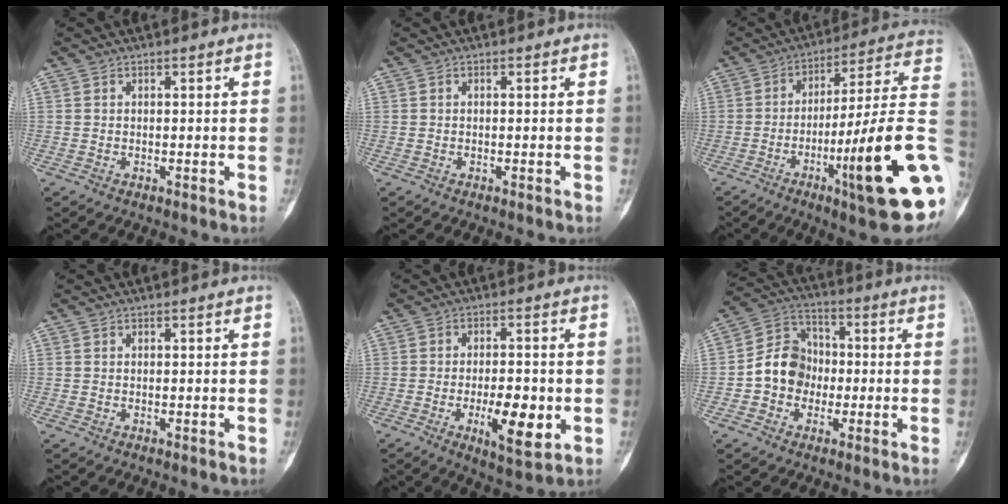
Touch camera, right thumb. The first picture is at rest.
{"total": 0.0}
{"total": 23.6, "force": [-6.4, 2.7, 22.6], "torque": [-0.287, 0.014, -0.093]}
{"total": 0.0}
{"total": 10.0, "force": [-2.3, 3.8, 8.9], "torque": [-0.131, -0.003, -0.031]}
{"total": 10.2, "force": [-1.6, 8.8, 4.8], "torque": [-0.058, 0.037, -0.042]}